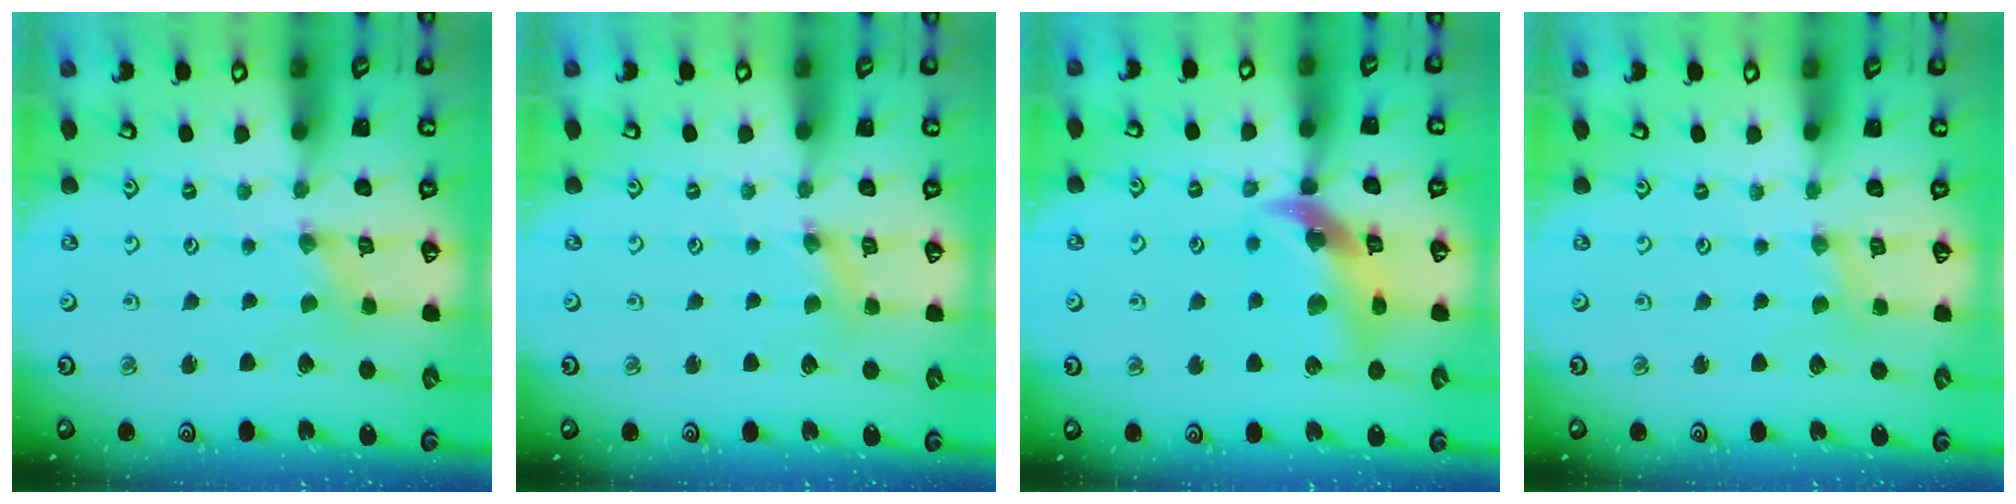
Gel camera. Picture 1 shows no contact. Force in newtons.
{"total": 2.7, "press": 2.7, "slide": 0.2}
{"total": 15.3, "press": 15.2, "slide": 2.1}
{"total": 1.7, "press": 1.7, "slide": 0.3}